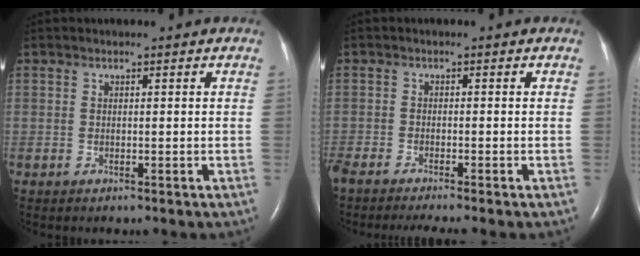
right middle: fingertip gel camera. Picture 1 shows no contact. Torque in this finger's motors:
{"motor_torque": [0.40, -0.47, 0.02, 0.01]}